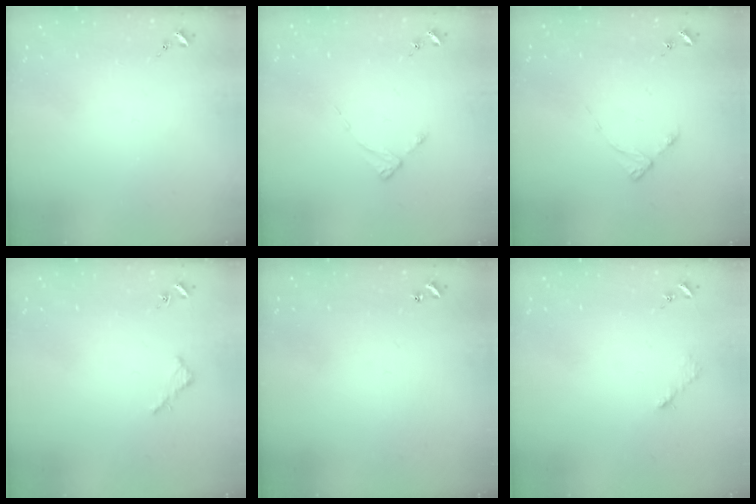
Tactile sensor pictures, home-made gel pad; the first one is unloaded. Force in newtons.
{"total": 2.2, "press": 2.2, "slide": 0.4}
{"total": 3.5, "press": 3.5, "slide": 0.6}
{"total": 2.6, "press": 2.6, "slide": 0.2}
{"total": 0.9, "press": 0.9, "slide": 0.2}
{"total": 2.6, "press": 2.6, "slide": 0.4}